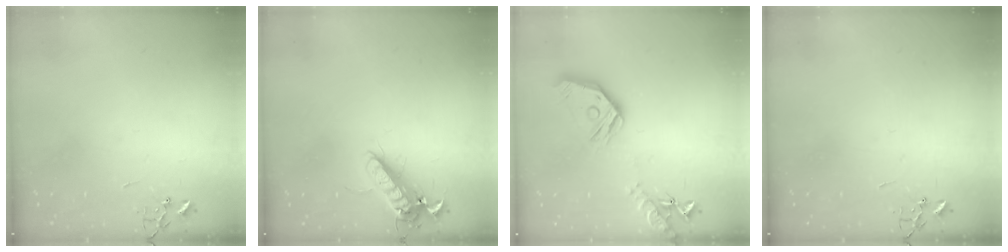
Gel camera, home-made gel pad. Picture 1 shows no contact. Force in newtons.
{"total": 12.5, "press": 12.3, "slide": 2.1}
{"total": 17.4, "press": 17.3, "slide": 2.0}
{"total": 0.0}